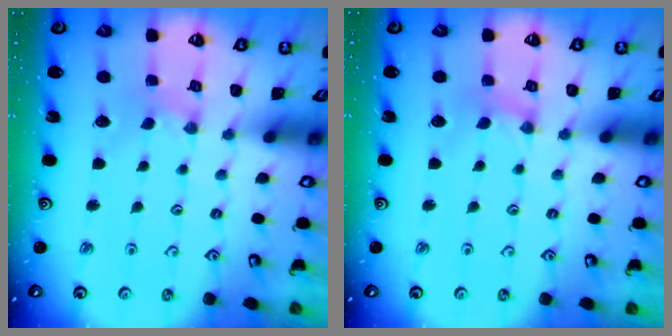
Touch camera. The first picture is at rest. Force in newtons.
{"total": 1.7, "press": 1.7, "slide": 0.2}